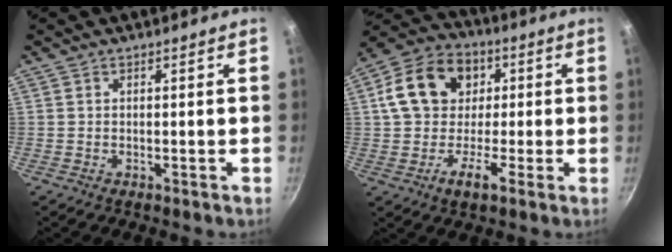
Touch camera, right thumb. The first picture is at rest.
{"total": 14.3, "force": [1.5, 11.3, 8.6], "torque": [-0.122, 0.033, 0.008]}